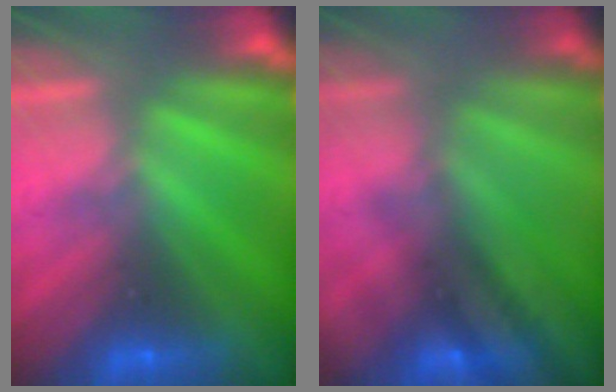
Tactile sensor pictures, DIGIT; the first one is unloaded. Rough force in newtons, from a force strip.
{"total": 2.4}